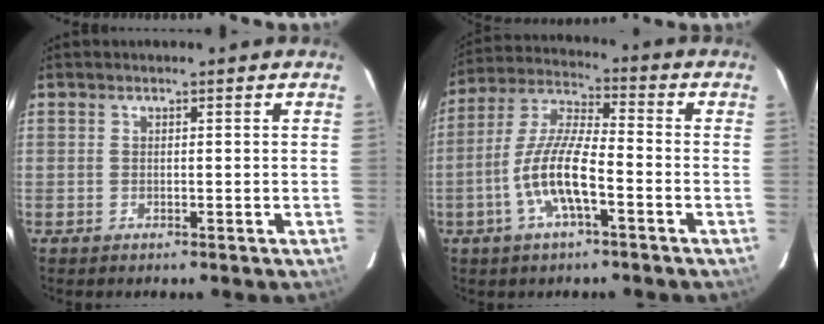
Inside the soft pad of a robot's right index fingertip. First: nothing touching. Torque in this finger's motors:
{"motor_torque": [0.54, -0.30, 0.69, 0.21]}